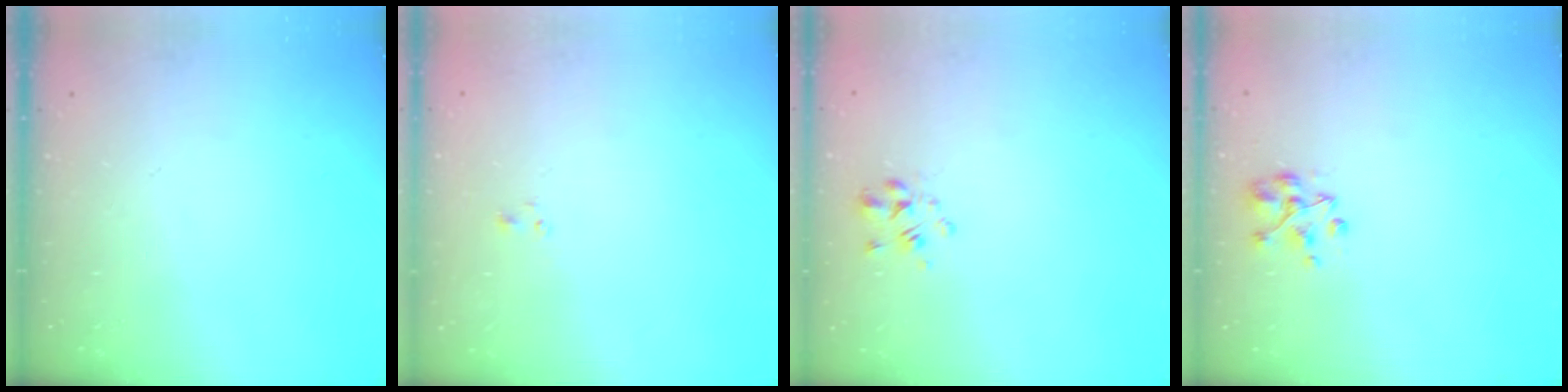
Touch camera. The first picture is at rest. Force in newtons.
{"total": 0.6, "press": 0.3, "slide": 0.5}
{"total": 2.2, "press": 2.1, "slide": 0.6}
{"total": 3.6, "press": 3.6, "slide": 0.4}